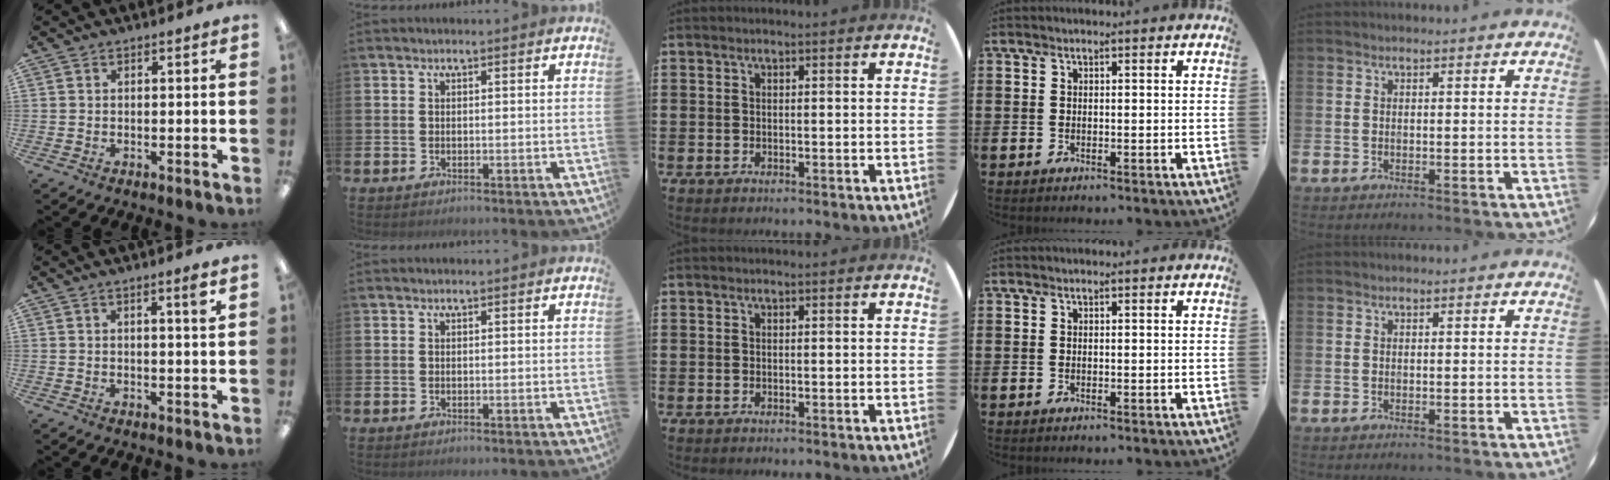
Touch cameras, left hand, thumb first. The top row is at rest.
{"thumb": {"total": 2.8, "force": [1.5, 0.0, 2.4], "torque": [-0.041, -0.005, 0.023]}}